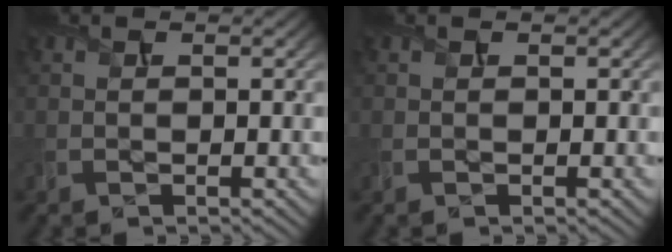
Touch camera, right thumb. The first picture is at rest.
{"total": 0.0}